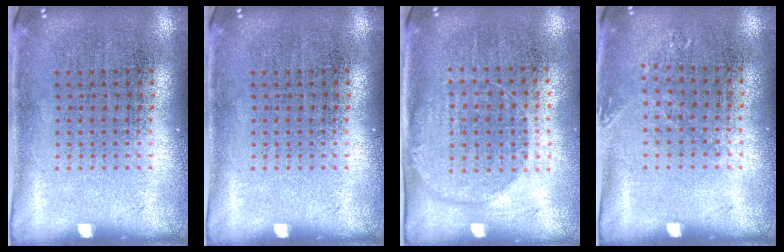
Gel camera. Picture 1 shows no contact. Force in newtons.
{"total": 0.0}
{"total": 1.5, "press": 1.4, "slide": 0.8}
{"total": 0.8, "press": 0.8, "slide": 0.2}